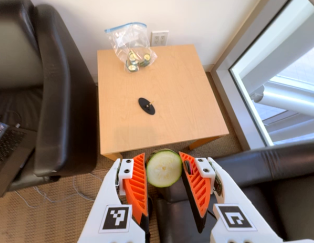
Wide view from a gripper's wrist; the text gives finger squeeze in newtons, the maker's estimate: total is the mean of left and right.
{"total": 10.2, "left": 10.4, "right": 10.0}